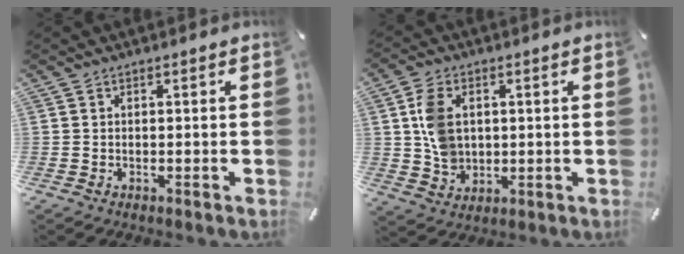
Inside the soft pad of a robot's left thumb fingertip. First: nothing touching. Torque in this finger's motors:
{"motor_torque": [1.30, 2.04, 0.79, -0.57, 0.43]}